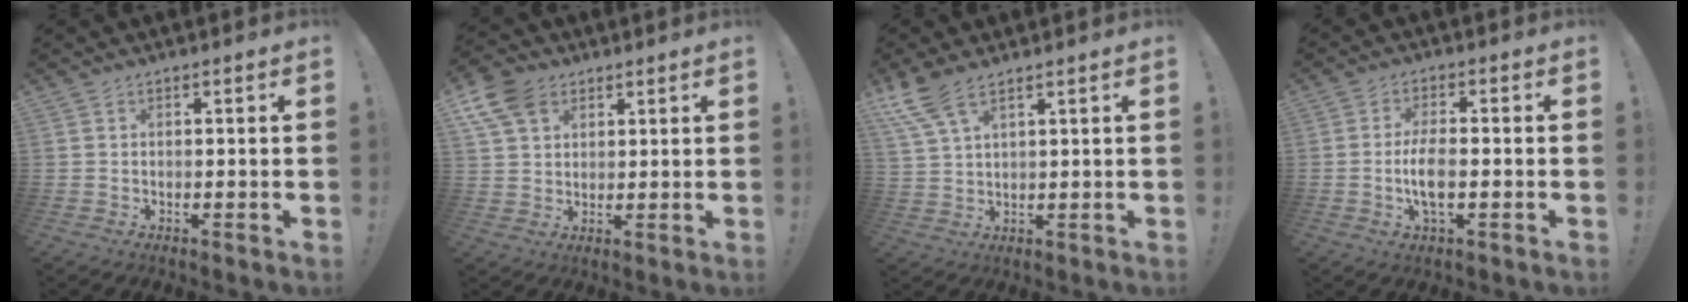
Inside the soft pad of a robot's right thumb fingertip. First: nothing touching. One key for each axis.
{"total": 9.9, "fx": 5.2, "fy": 6.9, "fz": 4.9, "tx": -0.094, "ty": -0.017, "tz": 0.103}
{"total": 7.3, "fx": 5.4, "fy": 1.9, "fz": 4.5, "tx": -0.093, "ty": -0.020, "tz": 0.103}
{"total": 7.2, "fx": -1.5, "fy": 2.4, "fz": 6.6, "tx": -0.151, "ty": -0.006, "tz": -0.028}